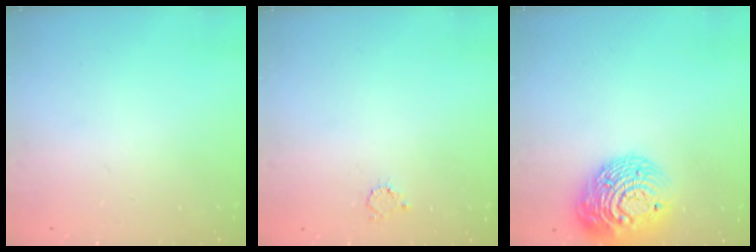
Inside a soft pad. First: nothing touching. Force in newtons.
{"total": 2.6, "press": 2.6, "slide": 0.4}
{"total": 16.8, "press": 16.7, "slide": 1.3}